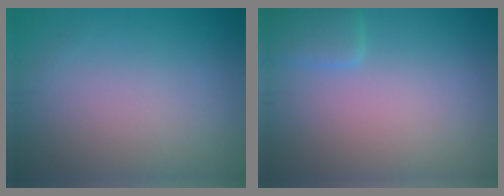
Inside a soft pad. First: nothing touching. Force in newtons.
{"total": 2.3, "press": 2.3, "slide": 0.2}